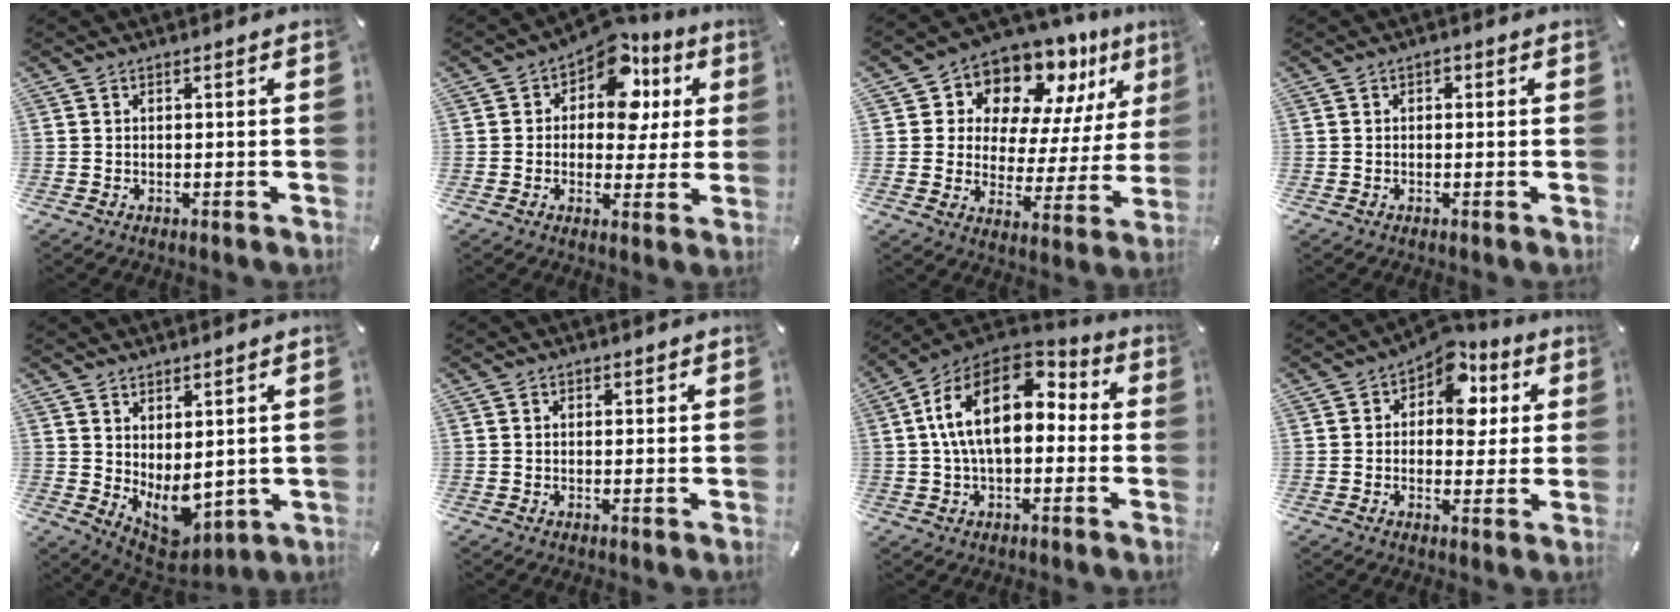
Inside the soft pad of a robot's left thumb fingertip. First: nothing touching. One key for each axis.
{"total": 12.3, "fx": 5.3, "fy": 8.1, "fz": 7.6, "tx": -0.114, "ty": -0.026, "tz": 0.092}
{"total": 12.4, "fx": 10.3, "fy": 6.4, "fz": 2.6, "tx": -0.043, "ty": -0.108, "tz": 0.177}
{"total": 0.9, "fx": 0.1, "fy": 0.8, "fz": 0.5, "tx": -0.010, "ty": 0.007, "tz": 0.000}
{"total": 6.5, "fx": 0.2, "fy": 5.1, "fz": 3.9, "tx": -0.065, "ty": -0.026, "tz": 0.012}
{"total": 0.9, "fx": 0.5, "fy": 0.7, "fz": 0.1, "tx": 0.006, "ty": -0.002, "tz": 0.008}
{"total": 17.0, "fx": 3.2, "fy": 10.0, "fz": 13.3, "tx": -0.262, "ty": -0.008, "tz": 0.050}
{"total": 10.3, "fx": 4.2, "fy": 7.2, "fz": 6.0, "tx": -0.080, "ty": -0.029, "tz": 0.072}